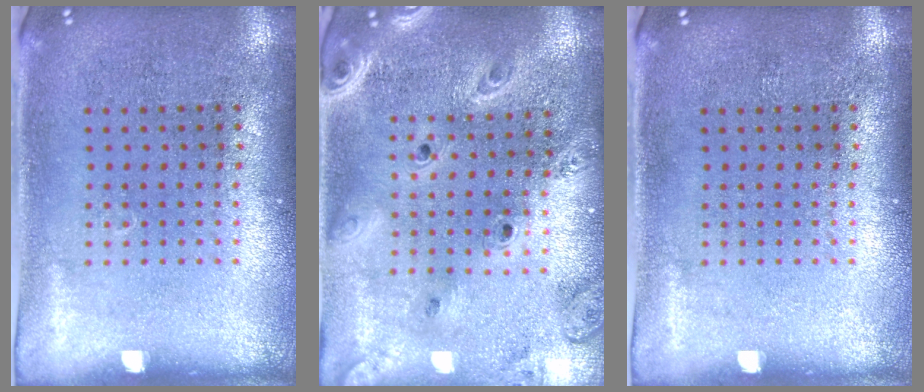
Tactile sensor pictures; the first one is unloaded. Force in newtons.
{"total": 2.7, "press": 2.3, "slide": 1.4}
{"total": 0.0}